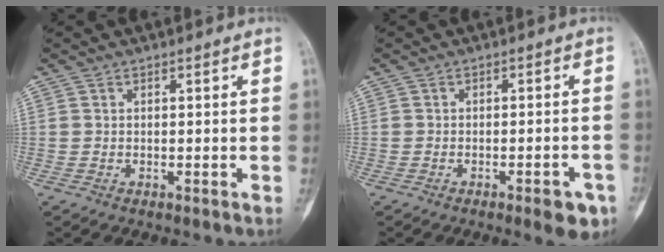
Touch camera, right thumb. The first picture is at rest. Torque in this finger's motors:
{"motor_torque": [0.88, 0.71, 0.38, -0.28, 0.11]}